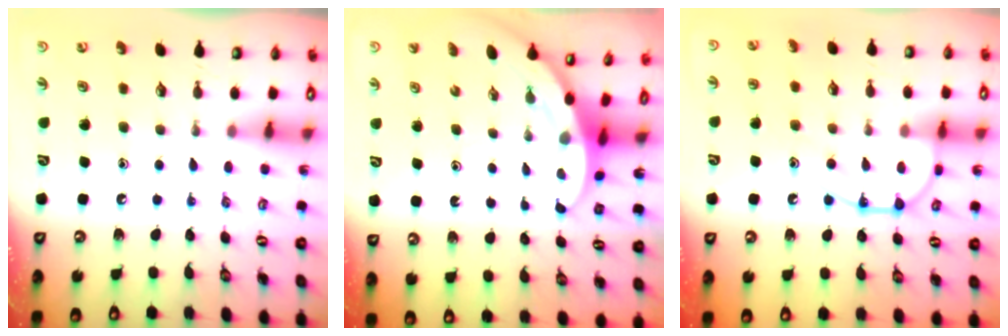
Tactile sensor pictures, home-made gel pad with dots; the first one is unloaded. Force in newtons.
{"total": 3.4, "press": 3.4, "slide": 0.1}
{"total": 12.0, "press": 12.0, "slide": 0.7}